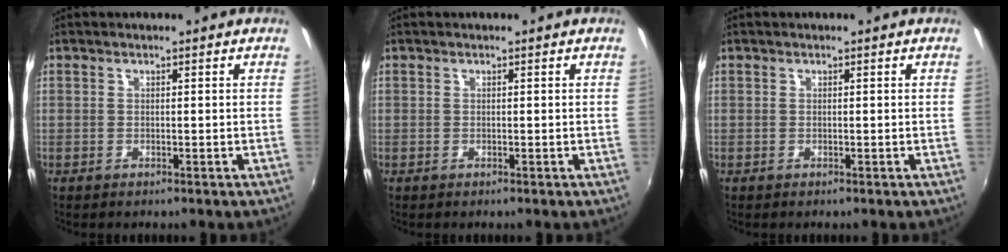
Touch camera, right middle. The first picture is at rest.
{"total": 0.0}
{"total": 0.0}